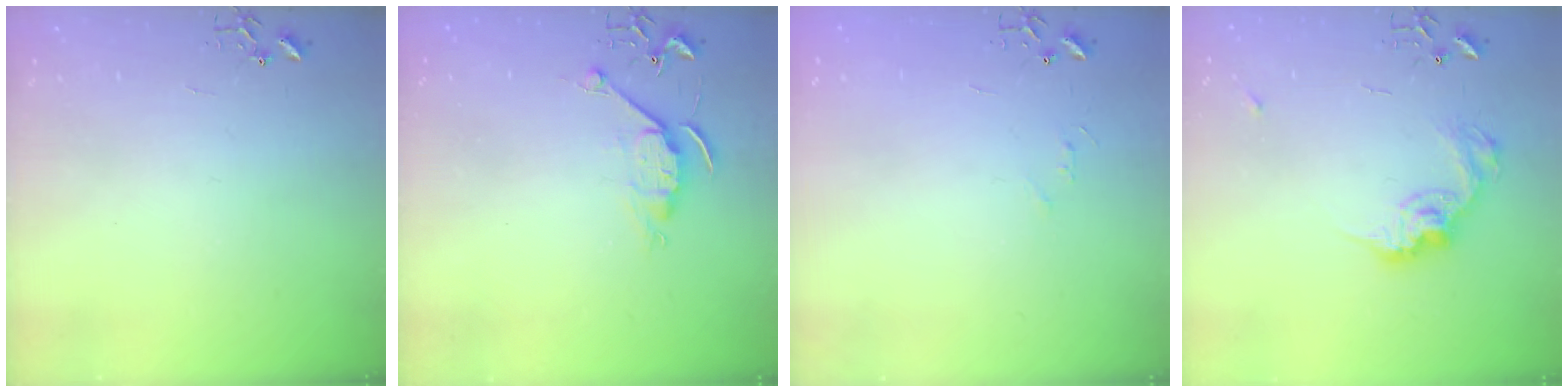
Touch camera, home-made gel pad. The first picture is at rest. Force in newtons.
{"total": 6.2, "press": 6.2, "slide": 0.5}
{"total": 3.5, "press": 3.4, "slide": 0.4}
{"total": 13.5, "press": 13.5, "slide": 0.8}